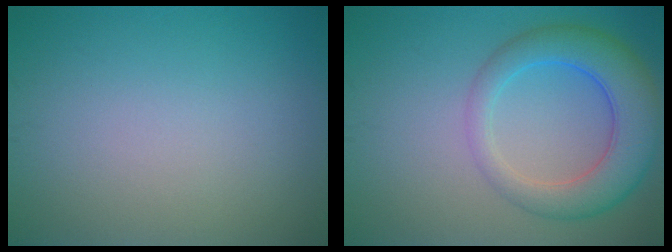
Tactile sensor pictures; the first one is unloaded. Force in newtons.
{"total": 6.4, "press": 6.4, "slide": 0.3}